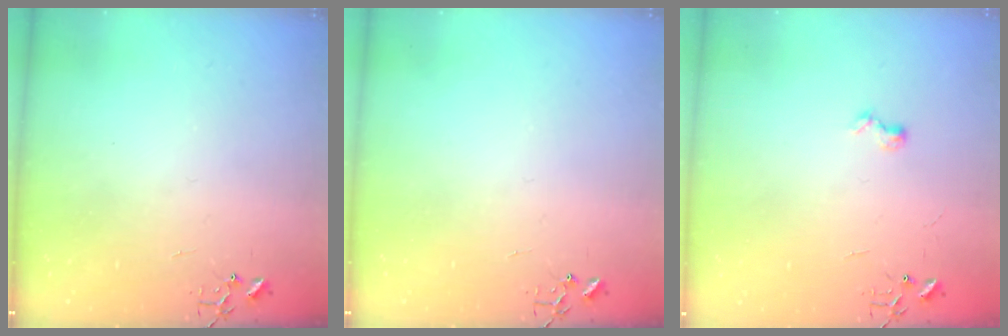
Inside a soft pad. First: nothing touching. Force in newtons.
{"total": 0.0}
{"total": 6.0, "press": 6.0, "slide": 0.7}